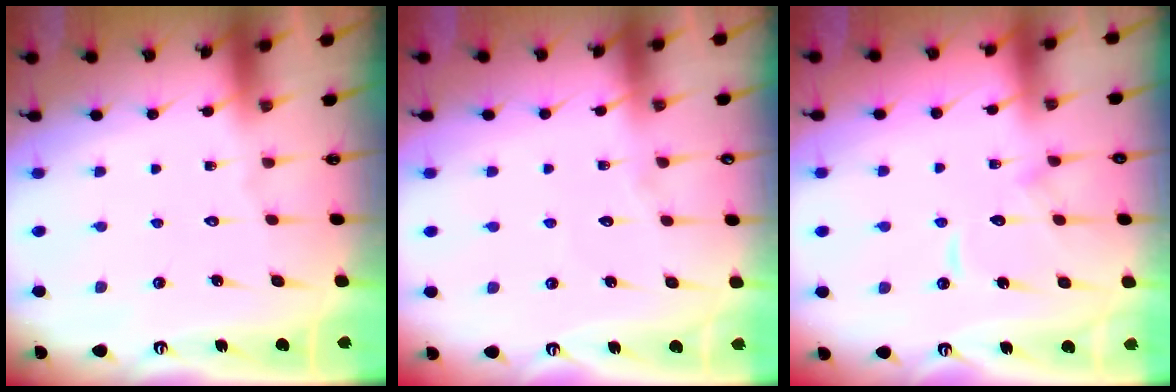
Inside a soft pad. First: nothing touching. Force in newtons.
{"total": 3.0, "press": 3.0, "slide": 0.3}
{"total": 10.1, "press": 10.1, "slide": 1.1}